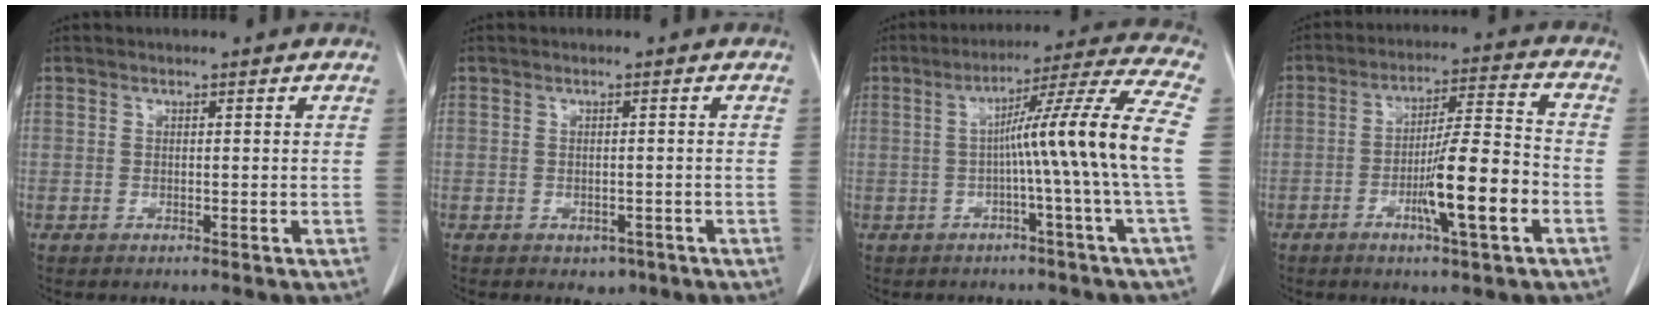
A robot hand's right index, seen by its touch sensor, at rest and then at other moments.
{"total": 2.1, "force": [-1.2, 1.5, 0.9], "torque": [-0.006, 0.003, -0.007]}
{"total": 13.6, "force": [-1.0, -2.8, 13.2], "torque": [-0.189, 0.013, -0.020]}
{"total": 11.1, "force": [-3.9, 0.6, 10.4], "torque": [-0.173, -0.001, -0.065]}